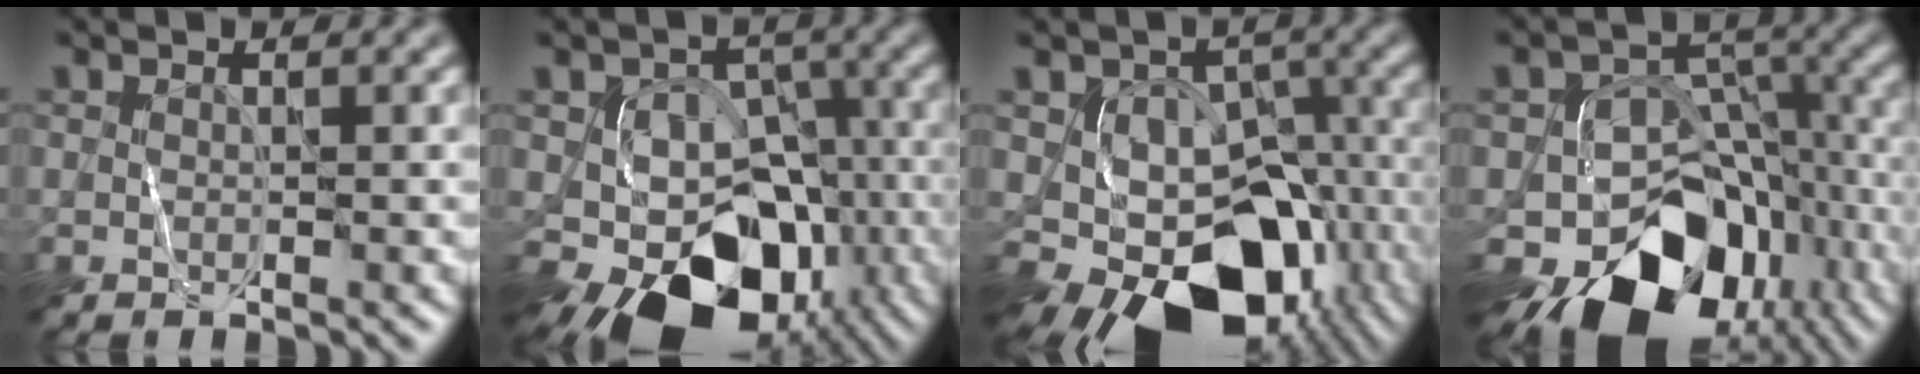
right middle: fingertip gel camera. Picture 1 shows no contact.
{"total": 10.6, "force": [-4.7, 7.5, 5.8], "torque": [-0.078, -0.014, -0.074]}
{"total": 12.5, "force": [-5.3, 8.4, 7.6], "torque": [-0.113, -0.017, -0.073]}
{"total": 12.8, "force": [-7.1, 8.6, 6.3], "torque": [-0.089, -0.010, -0.109]}